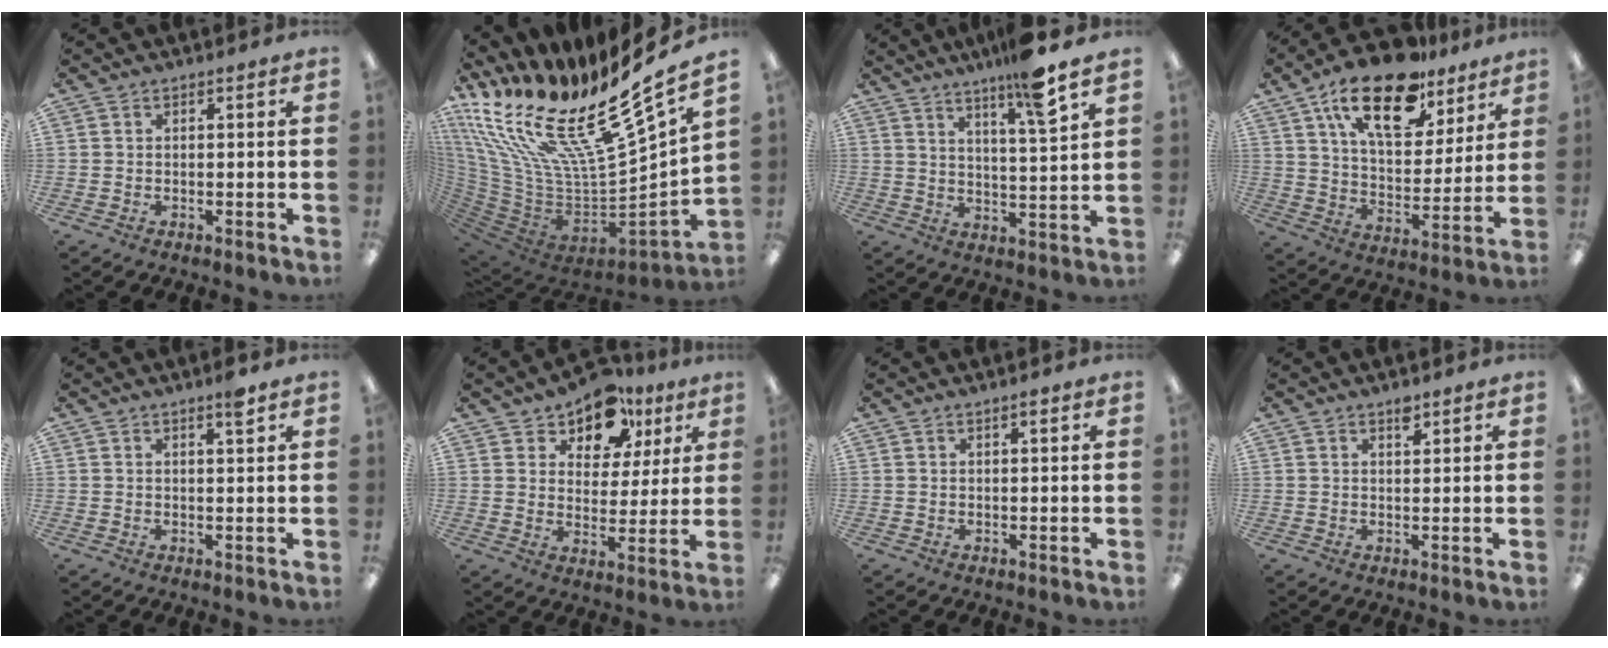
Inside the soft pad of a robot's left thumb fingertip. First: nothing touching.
{"total": 22.3, "force": [12.0, 6.4, 17.6], "torque": [-0.298, -0.094, 0.198]}
{"total": 10.9, "force": [7.9, 0.6, 7.4], "torque": [-0.116, -0.044, 0.125]}
{"total": 21.1, "force": [13.8, 9.7, 12.7], "torque": [-0.216, -0.062, 0.237]}
{"total": 3.1, "force": [2.3, 0.3, 2.2], "torque": [-0.033, -0.006, 0.035]}
{"total": 12.2, "force": [8.9, 7.0, 4.5], "torque": [-0.082, -0.047, 0.165]}
{"total": 1.3, "force": [1.0, 0.2, 0.8], "torque": [-0.017, 0.001, 0.017]}
{"total": 2.5, "force": [2.0, 1.0, 1.1], "torque": [-0.008, -0.008, 0.033]}